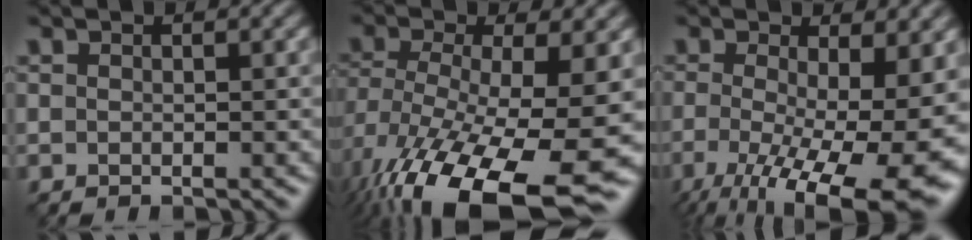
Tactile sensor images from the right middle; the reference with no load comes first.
{"total": 14.2, "force": [-6.3, 5.8, 11.3], "torque": [-0.216, -0.031, -0.088]}
{"total": 13.9, "force": [-4.5, 4.6, 12.3], "torque": [-0.197, -0.030, -0.055]}